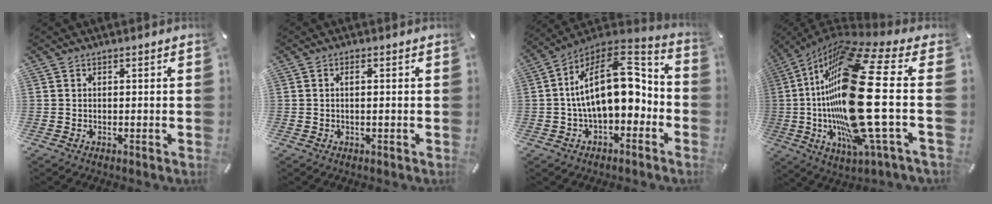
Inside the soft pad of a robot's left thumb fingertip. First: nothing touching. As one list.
[{"total": 1.6, "force": [-0.1, 0.2, 1.6], "torque": [-0.029, 0.000, -0.002]}, {"total": 19.1, "force": [0.9, 10.9, 15.7], "torque": [-0.276, -0.008, 0.013]}, {"total": 32.1, "force": [0.1, 8.3, 31.1], "torque": [-0.610, -0.056, 0.002]}]